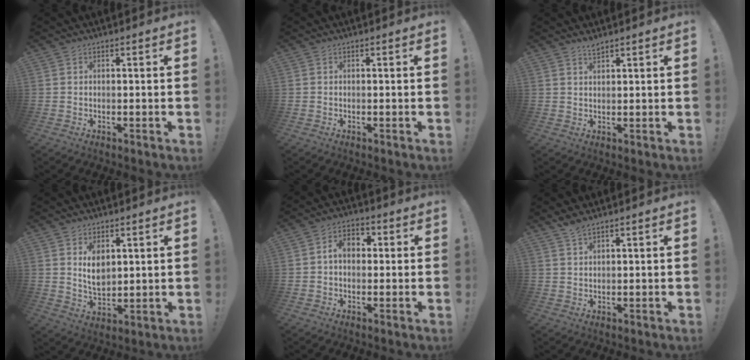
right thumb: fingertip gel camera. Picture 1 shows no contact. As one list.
[{"total": 0.0}, {"total": 2.3, "force": [2.2, 0.3, 0.8], "torque": [-0.002, -0.016, 0.036]}, {"total": 6.8, "force": [3.1, 4.2, 4.3], "torque": [-0.062, -0.021, 0.052]}, {"total": 6.8, "force": [1.0, 4.7, 4.8], "torque": [-0.077, 0.011, 0.017]}, {"total": 2.9, "force": [2.4, 0.6, 1.5], "torque": [-0.026, -0.012, 0.041]}]